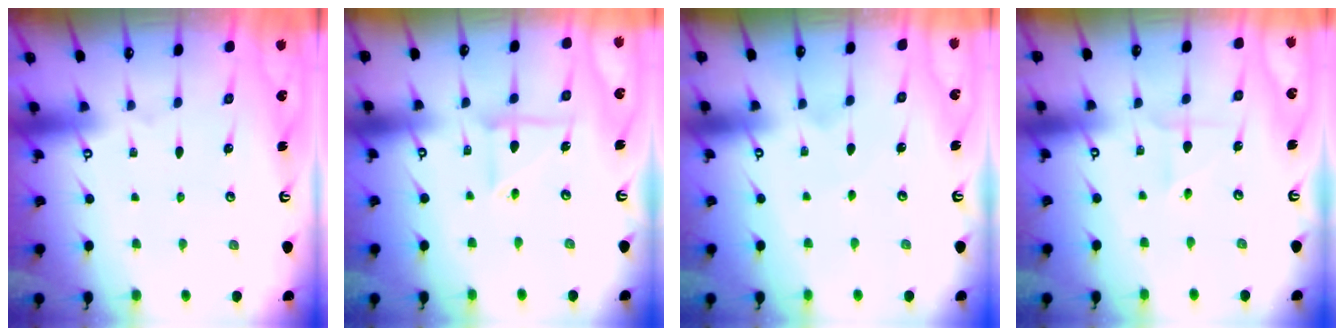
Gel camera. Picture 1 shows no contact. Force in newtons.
{"total": 7.3, "press": 7.2, "slide": 1.3}
{"total": 4.0, "press": 3.9, "slide": 0.4}
{"total": 2.0, "press": 2.0, "slide": 0.5}